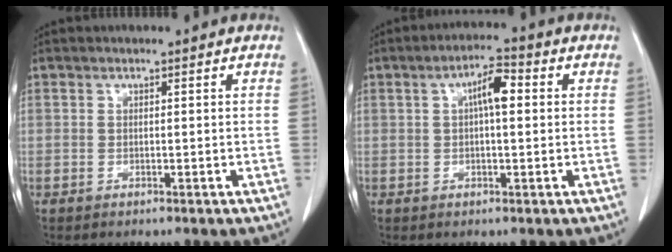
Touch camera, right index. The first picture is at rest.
{"total": 5.2, "force": [1.0, 1.4, 4.9], "torque": [-0.083, 0.017, 0.015]}